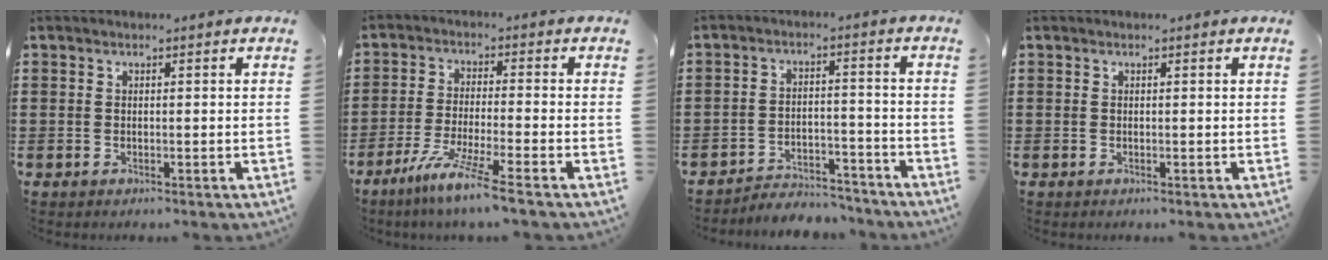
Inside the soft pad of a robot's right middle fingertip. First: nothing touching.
{"total": 6.8, "force": [-5.3, -0.6, 4.3], "torque": [-0.088, -0.018, -0.100]}
{"total": 4.4, "force": [-4.3, 0.7, 0.3], "torque": [-0.011, 0.007, -0.091]}
{"total": 0.0}